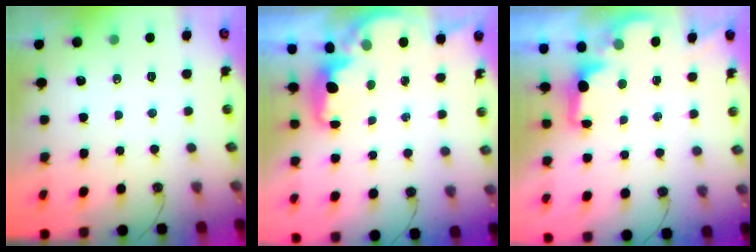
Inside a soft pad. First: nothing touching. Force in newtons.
{"total": 2.2, "press": 2.0, "slide": 0.8}
{"total": 2.1, "press": 1.9, "slide": 0.8}